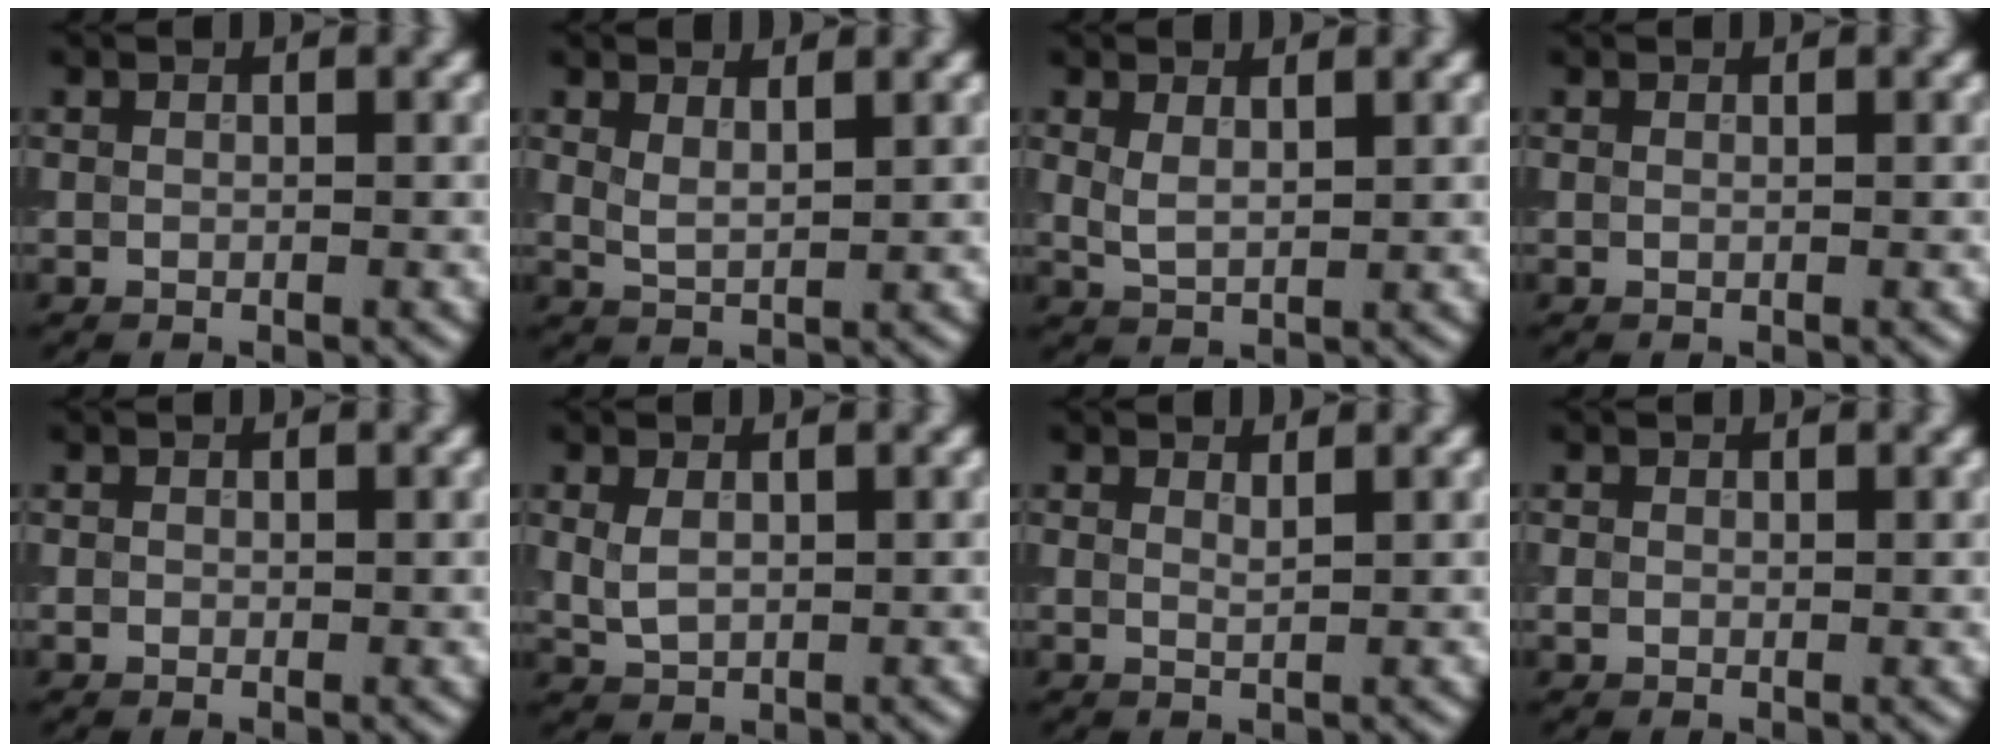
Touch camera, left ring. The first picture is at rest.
{"total": 2.0, "force": [1.5, 0.5, 1.2], "torque": [-0.025, -0.002, 0.028]}
{"total": 1.8, "force": [1.1, 0.7, 1.3], "torque": [-0.032, -0.003, 0.023]}
{"total": 0.0}
{"total": 0.6, "force": [0.1, 0.5, 0.3], "torque": [-0.002, -0.002, 0.001]}
{"total": 2.0, "force": [0.6, 1.2, 1.5], "torque": [-0.036, -0.003, 0.017]}
{"total": 0.9, "force": [0.7, 0.2, 0.5], "torque": [-0.006, -0.001, 0.012]}
{"total": 0.9, "force": [0.2, 0.7, 0.5], "torque": [-0.009, -0.003, 0.003]}